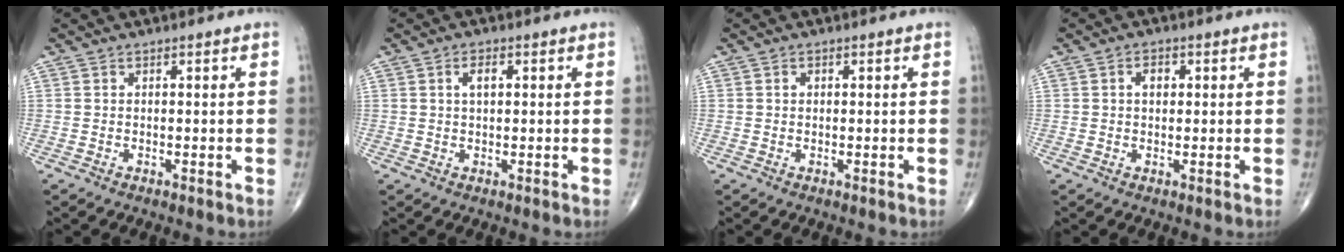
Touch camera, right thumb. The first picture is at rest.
{"total": 2.7, "force": [0.8, 1.3, 2.2], "torque": [-0.038, 0.003, 0.013]}
{"total": 0.9, "force": [0.2, 0.7, 0.5], "torque": [-0.006, 0.001, 0.004]}
{"total": 2.7, "force": [0.7, 1.8, 1.9], "torque": [-0.025, 0.004, 0.009]}